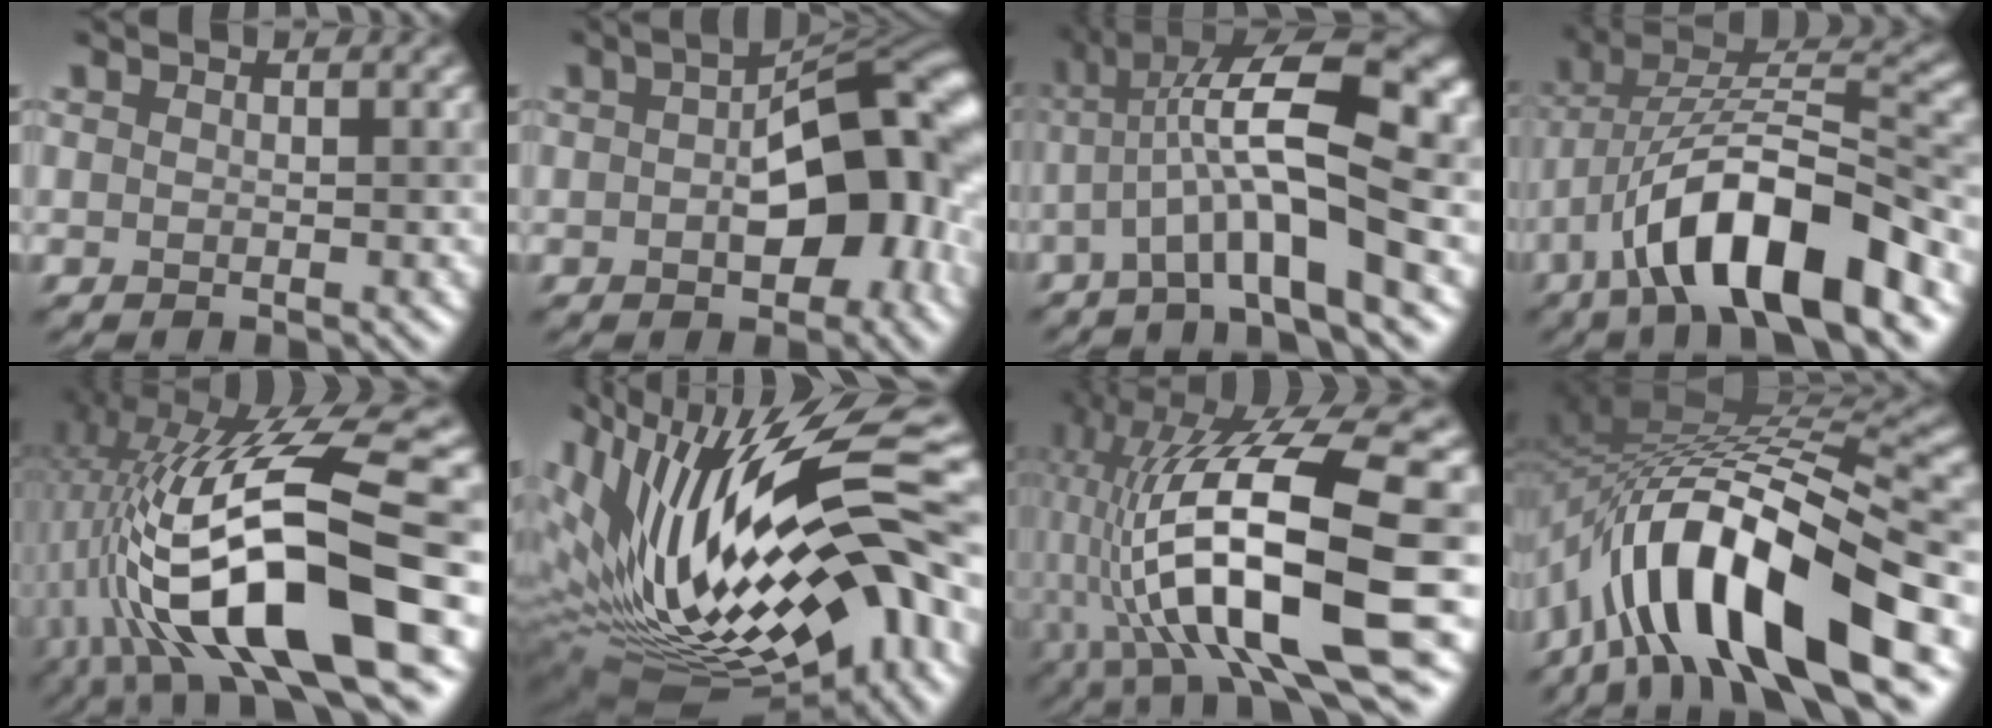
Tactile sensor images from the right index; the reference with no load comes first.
{"total": 10.6, "force": [-1.1, 5.7, 8.9], "torque": [-0.110, 0.012, -0.021]}
{"total": 10.7, "force": [-1.1, 2.6, 10.4], "torque": [-0.179, 0.027, -0.026]}
{"total": 11.6, "force": [-6.2, 3.4, 9.2], "torque": [-0.153, 0.021, -0.109]}
{"total": 15.5, "force": [-2.9, 3.9, 14.7], "torque": [-0.250, 0.017, -0.046]}
{"total": 19.7, "force": [2.7, 9.4, 17.1], "torque": [-0.315, 0.009, 0.043]}
{"total": 17.0, "force": [-1.6, 4.5, 16.3], "torque": [-0.307, 0.025, -0.020]}
{"total": 12.9, "force": [-6.9, 4.2, 10.0], "torque": [-0.162, 0.017, -0.126]}